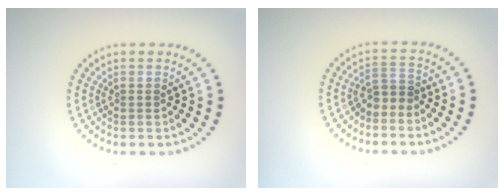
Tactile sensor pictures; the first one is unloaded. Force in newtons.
{"total": 1.8, "press": 1.2, "slide": 1.3}